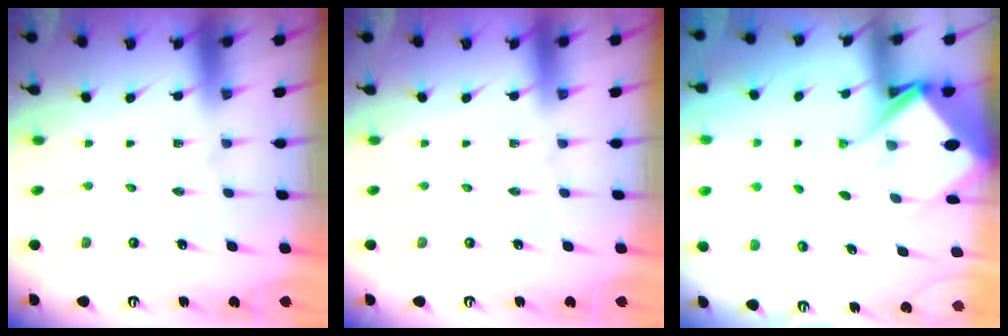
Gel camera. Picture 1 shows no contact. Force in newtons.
{"total": 0.0}
{"total": 8.0, "press": 7.9, "slide": 0.9}